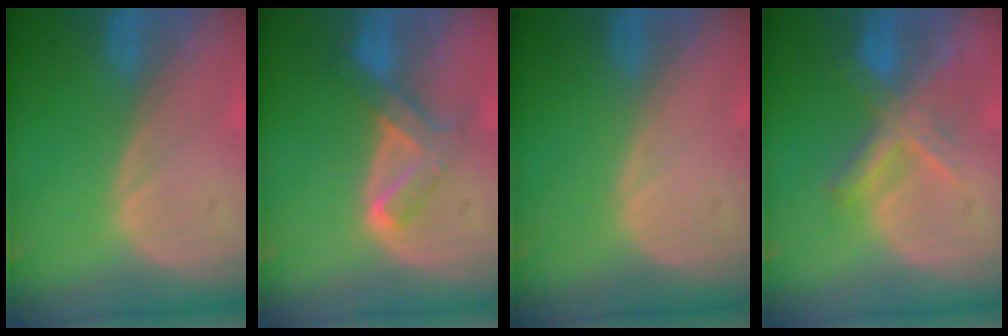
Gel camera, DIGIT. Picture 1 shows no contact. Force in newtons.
{"total": 6.7, "press": 5.7, "slide": 3.5}
{"total": 0.0}
{"total": 7.3, "press": 6.2, "slide": 3.8}